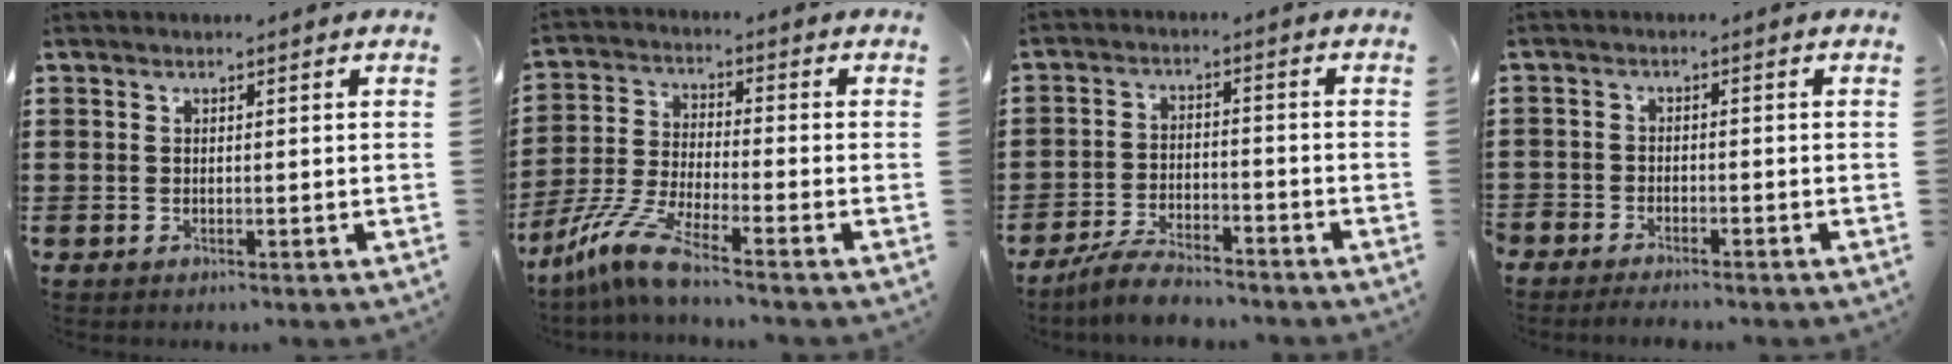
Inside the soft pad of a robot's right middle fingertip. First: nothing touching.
{"total": 8.1, "force": [-6.2, 0.6, 5.2], "torque": [-0.132, -0.018, -0.129]}
{"total": 5.3, "force": [-4.9, 0.8, 1.8], "torque": [-0.043, 0.002, -0.099]}
{"total": 2.4, "force": [-2.3, 0.4, -0.1], "torque": [-0.004, 0.002, -0.051]}